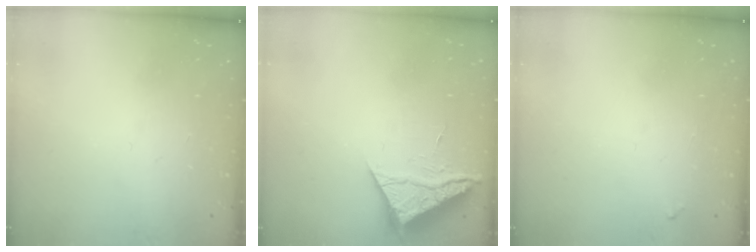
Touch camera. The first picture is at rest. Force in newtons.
{"total": 6.0, "press": 5.9, "slide": 0.4}
{"total": 3.9, "press": 3.9, "slide": 0.3}